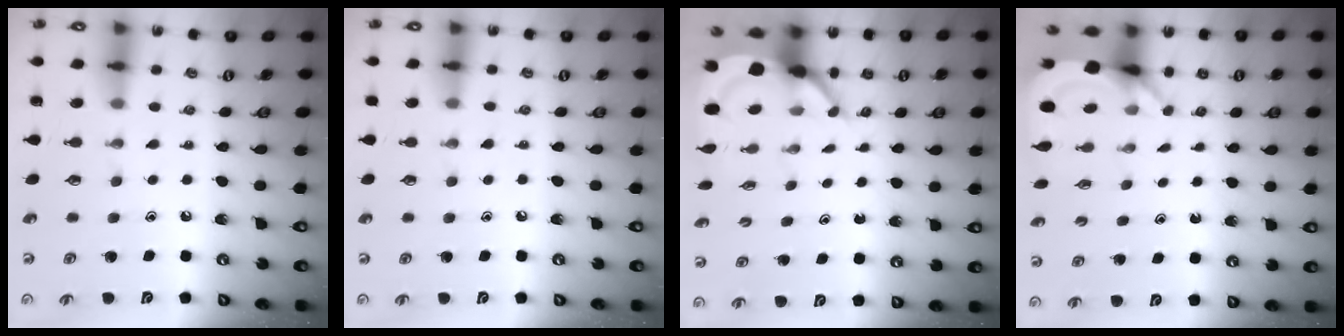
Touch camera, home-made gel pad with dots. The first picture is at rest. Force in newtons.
{"total": 4.1, "press": 4.0, "slide": 0.6}
{"total": 5.8, "press": 5.8, "slide": 0.8}
{"total": 3.9, "press": 3.9, "slide": 0.2}